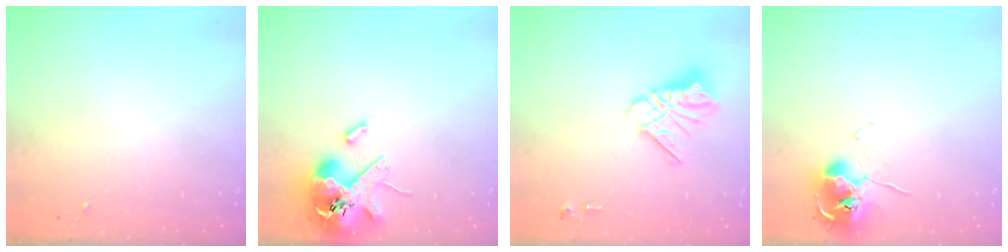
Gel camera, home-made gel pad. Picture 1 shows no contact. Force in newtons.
{"total": 12.3, "press": 12.2, "slide": 1.9}
{"total": 12.7, "press": 12.6, "slide": 1.1}
{"total": 10.1, "press": 10.0, "slide": 0.9}